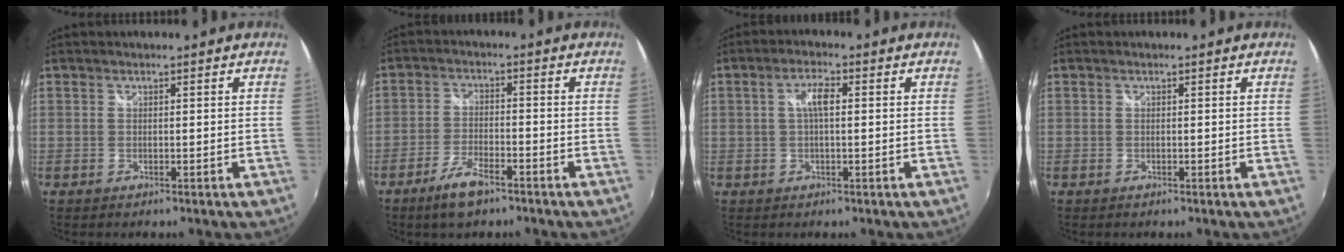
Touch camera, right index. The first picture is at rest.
{"total": 6.7, "force": [-4.6, 2.2, 4.2], "torque": [-0.100, -0.006, -0.086]}
{"total": 3.6, "force": [0.4, 1.1, 3.4], "torque": [-0.065, 0.007, 0.008]}
{"total": 0.0}